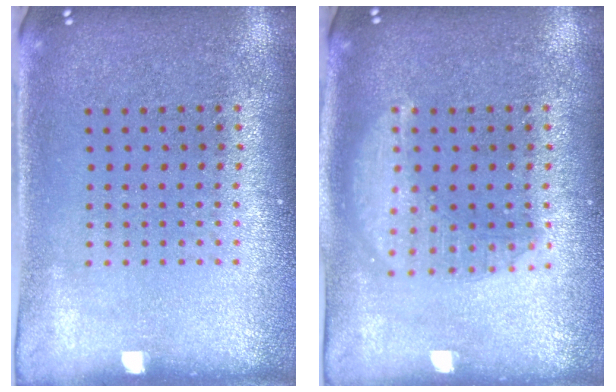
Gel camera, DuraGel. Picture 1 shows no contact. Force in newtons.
{"total": 1.4, "press": 1.4, "slide": 0.1}